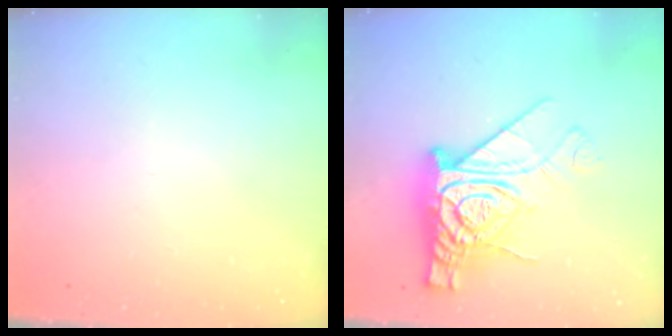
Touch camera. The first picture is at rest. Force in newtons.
{"total": 19.7, "press": 19.6, "slide": 2.0}